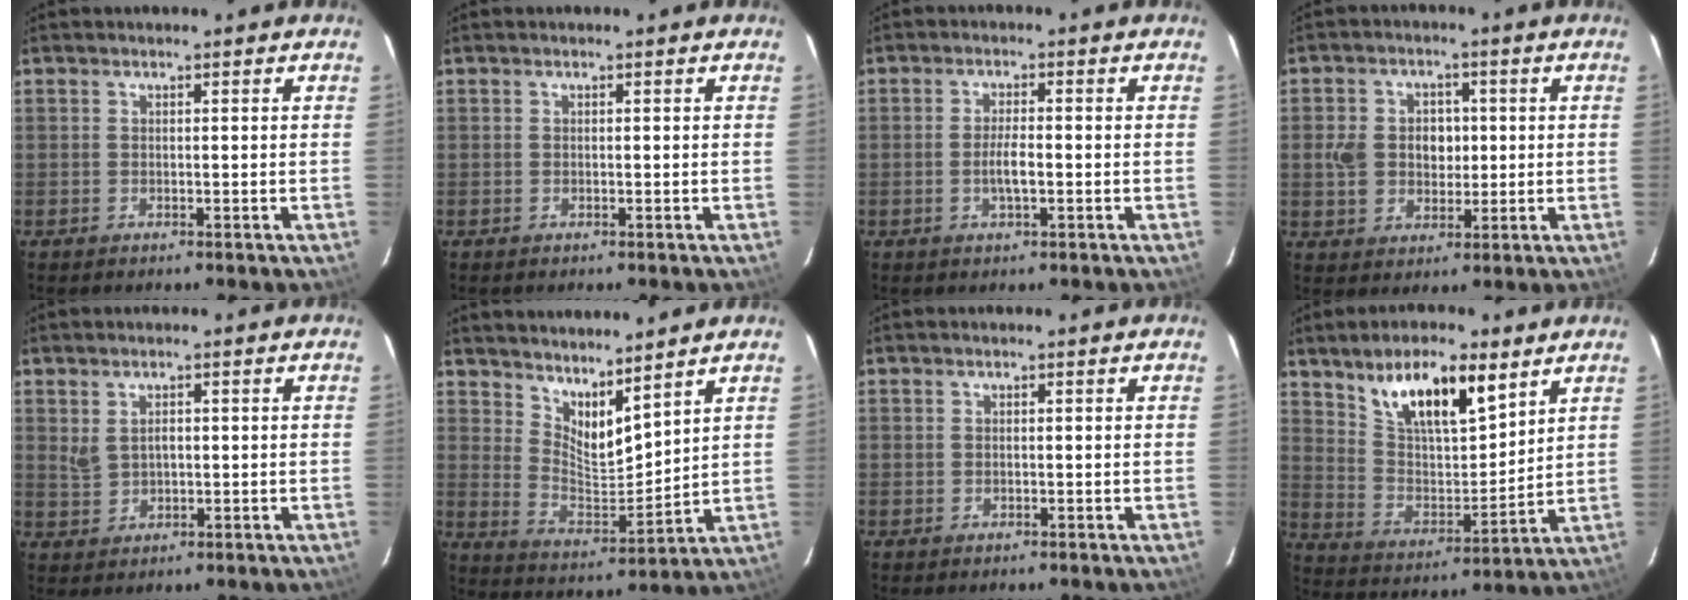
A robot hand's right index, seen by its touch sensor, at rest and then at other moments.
{"total": 0.0}
{"total": 3.3, "force": [-0.9, 0.7, 3.1], "torque": [-0.060, -0.002, -0.015]}
{"total": 7.6, "force": [0.1, 6.4, 4.1], "torque": [-0.090, 0.019, 0.002]}
{"total": 3.1, "force": [0.7, 2.1, 2.3], "torque": [-0.043, 0.002, 0.020]}
{"total": 9.8, "force": [7.8, 2.6, 5.3], "torque": [-0.088, -0.013, 0.145]}
{"total": 0.0}
{"total": 16.0, "force": [9.9, 6.1, 11.0], "torque": [-0.189, 0.007, 0.183]}